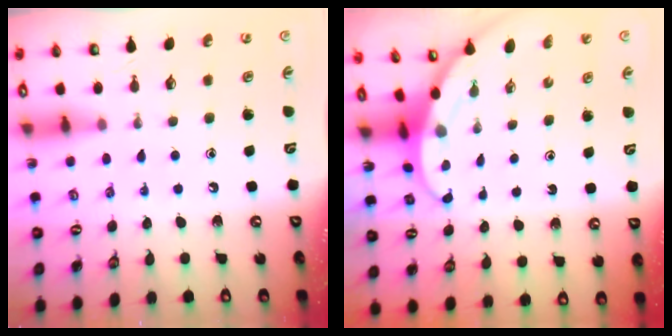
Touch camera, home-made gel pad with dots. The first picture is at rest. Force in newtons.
{"total": 3.4, "press": 3.4, "slide": 0.1}